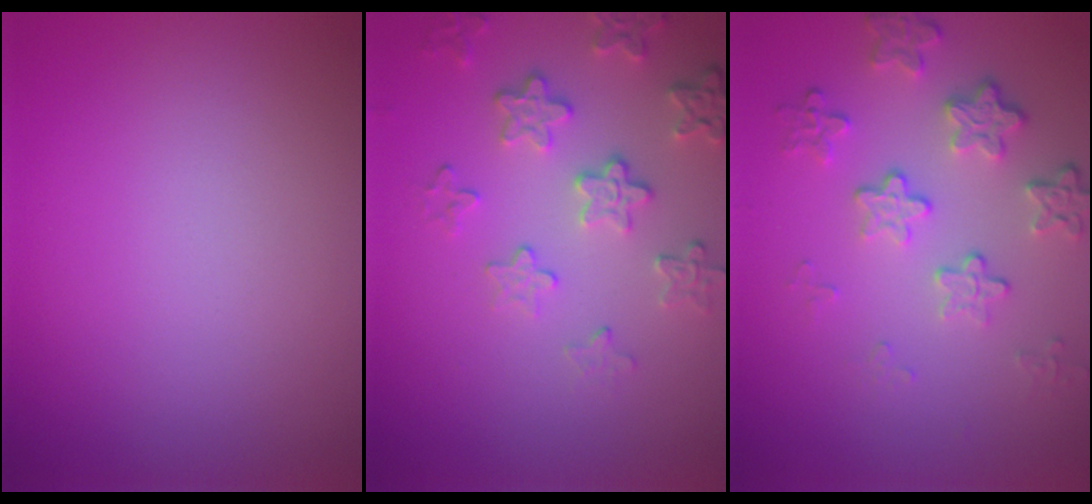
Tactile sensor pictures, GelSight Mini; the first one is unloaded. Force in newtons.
{"total": 4.1, "press": 3.2, "slide": 2.5}
{"total": 4.2, "press": 3.1, "slide": 2.9}